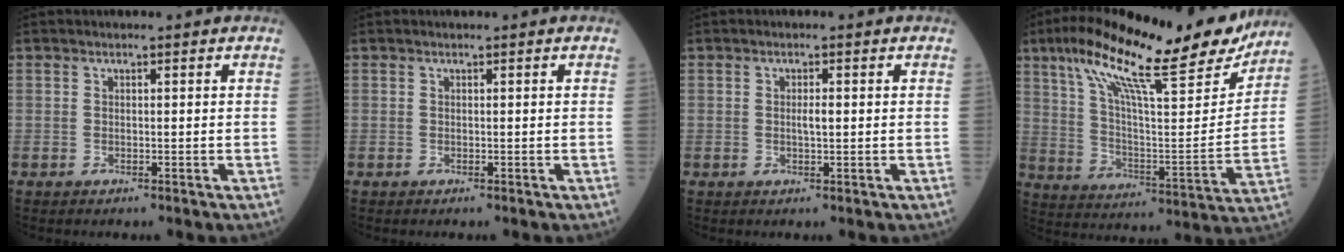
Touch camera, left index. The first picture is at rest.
{"total": 0.0}
{"total": 1.5, "force": [0.0, 0.3, 1.5], "torque": [-0.027, -0.001, -0.001]}
{"total": 24.2, "force": [18.4, 3.4, 15.4], "torque": [-0.257, 0.012, 0.280]}